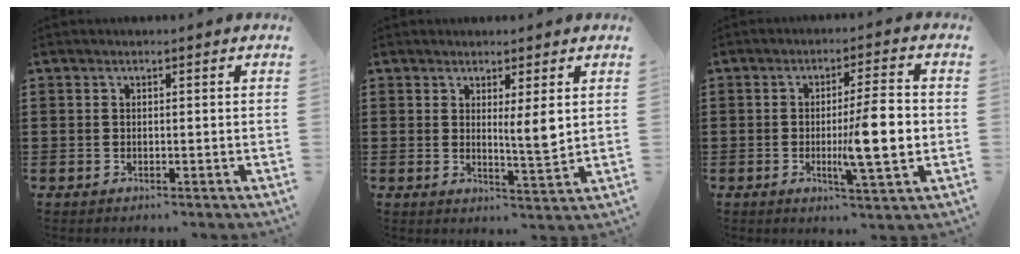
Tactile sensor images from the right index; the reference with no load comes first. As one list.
[{"total": 4.4, "force": [1.7, 0.4, 4.0], "torque": [-0.064, -0.010, 0.025]}, {"total": 9.4, "force": [-0.7, 1.6, 9.3], "torque": [-0.141, -0.006, -0.015]}]